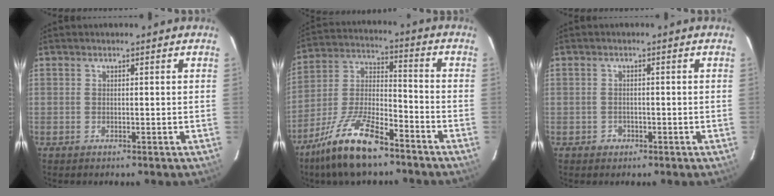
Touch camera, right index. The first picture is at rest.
{"total": 15.9, "force": [-11.0, 5.0, 10.3], "torque": [-0.220, -0.005, -0.207]}
{"total": 2.5, "force": [-1.9, 1.6, 0.0], "torque": [-0.002, 0.008, -0.032]}